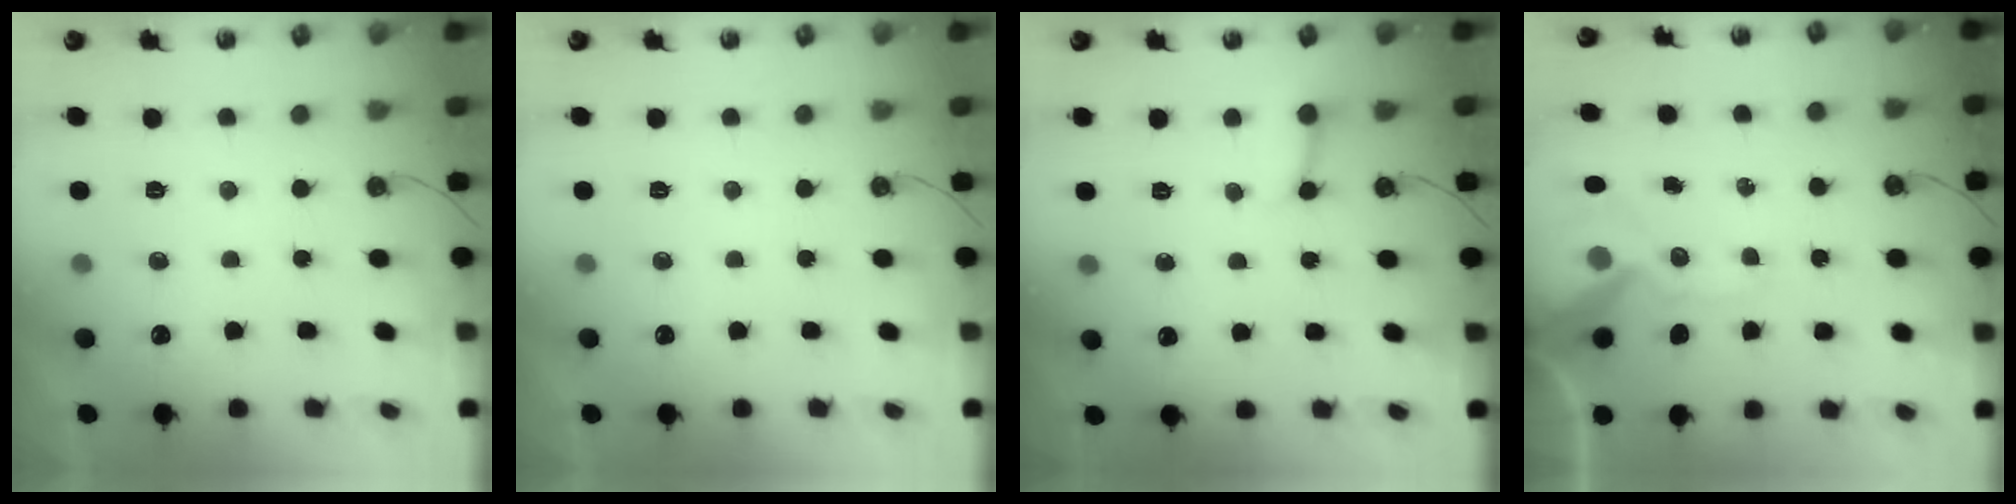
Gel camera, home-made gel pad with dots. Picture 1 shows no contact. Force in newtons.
{"total": 0.0}
{"total": 2.9, "press": 2.9, "slide": 0.4}
{"total": 13.5, "press": 13.4, "slide": 1.7}